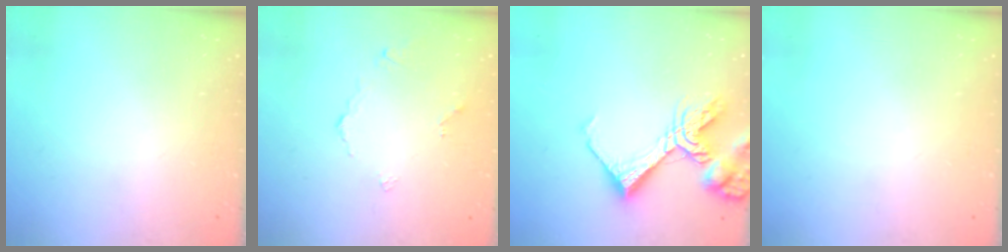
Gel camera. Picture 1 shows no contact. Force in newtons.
{"total": 2.6, "press": 2.6, "slide": 0.6}
{"total": 14.6, "press": 14.5, "slide": 1.7}
{"total": 0.0}